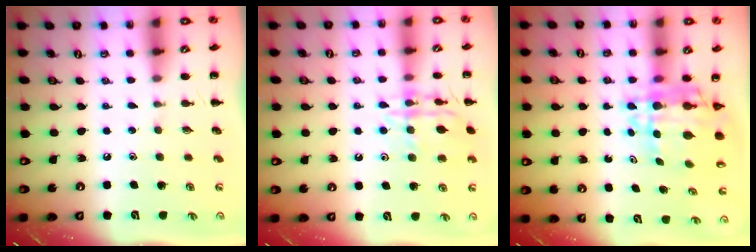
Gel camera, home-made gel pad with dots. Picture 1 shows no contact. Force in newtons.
{"total": 14.2, "press": 14.2, "slide": 0.7}
{"total": 9.2, "press": 8.7, "slide": 3.2}